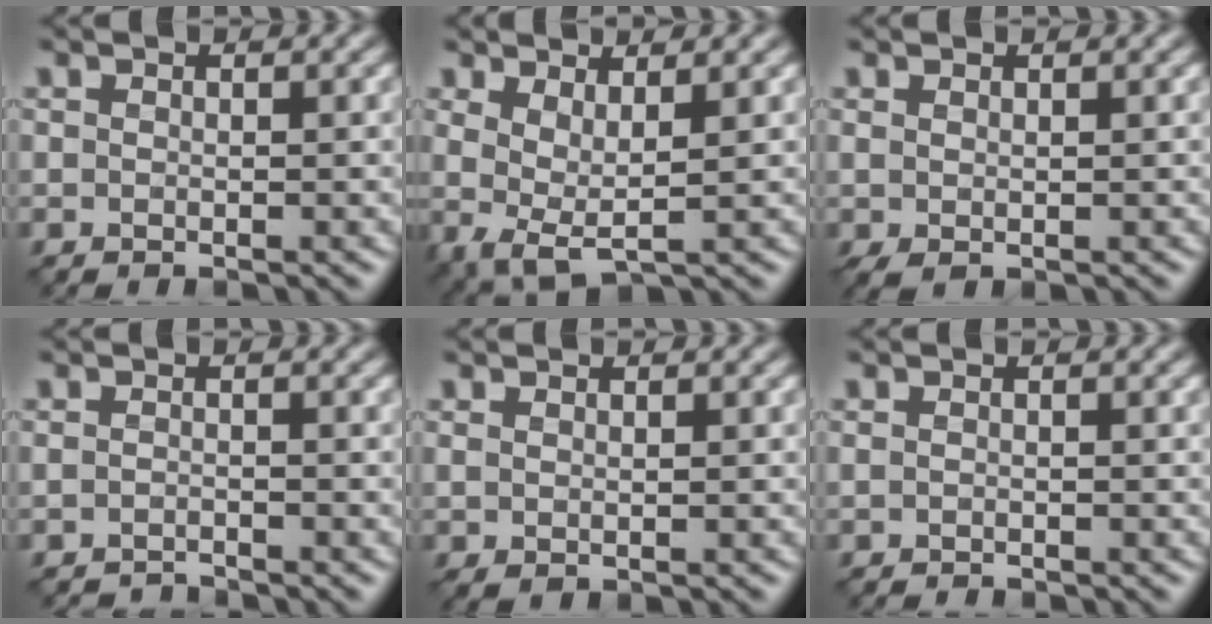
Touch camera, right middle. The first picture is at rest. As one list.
[{"total": 2.9, "force": [0.5, 0.7, 2.8], "torque": [-0.058, -0.010, 0.009]}, {"total": 0.8, "force": [0.0, -0.2, 0.8], "torque": [-0.022, -0.002, 0.001]}, {"total": 1.3, "force": [-1.3, -0.1, -0.2], "torque": [0.006, -0.005, -0.026]}, {"total": 0.6, "force": [0.2, -0.3, 0.4], "torque": [-0.012, -0.001, 0.005]}, {"total": 0.5, "force": [-0.5, 0.0, 0.0], "torque": [0.004, -0.006, -0.009]}]